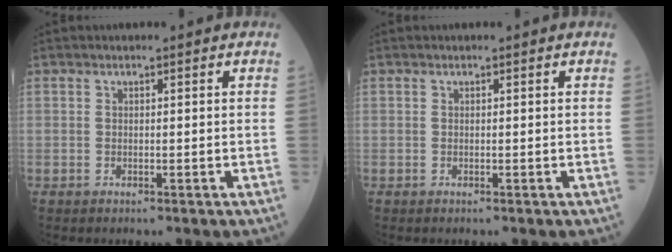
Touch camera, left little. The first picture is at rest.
{"total": 0.0}